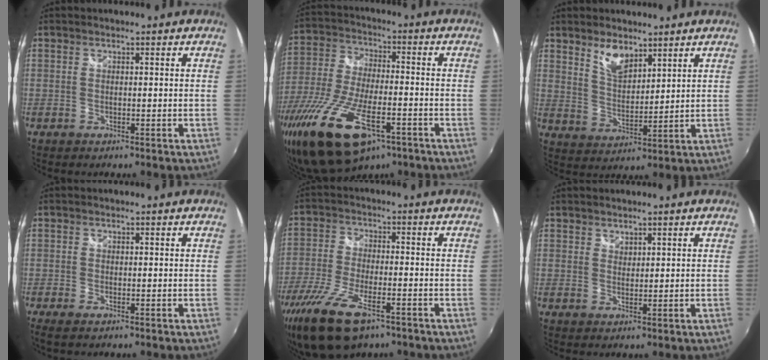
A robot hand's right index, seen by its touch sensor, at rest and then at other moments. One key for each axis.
{"total": 21.3, "fx": -11.9, "fy": 8.6, "fz": 15.5, "tx": -0.328, "ty": -0.062, "tz": -0.212}
{"total": 6.5, "fx": 4.6, "fy": 2.9, "fz": 3.6, "tx": -0.058, "ty": 0.001, "tz": 0.089}
{"total": 1.6, "fx": -1.1, "fy": 0.6, "fz": 1.0, "tx": -0.024, "ty": -0.009, "tz": -0.020}
{"total": 13.1, "fx": -8.3, "fy": 5.0, "fz": 8.7, "tx": -0.198, "ty": -0.034, "tz": -0.160}
{"total": 1.4, "fx": 1.1, "fy": 0.7, "fz": 0.0, "tx": 0.005, "ty": 0.000, "tz": 0.021}